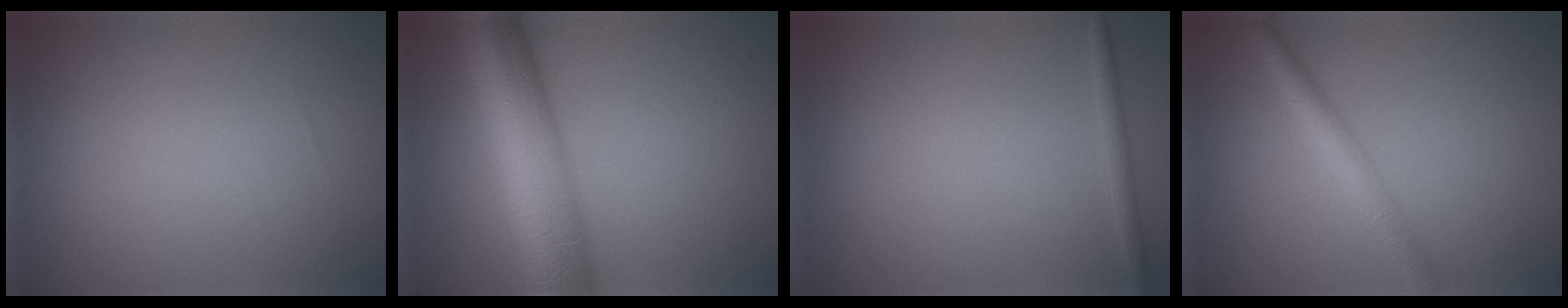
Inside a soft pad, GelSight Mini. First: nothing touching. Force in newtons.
{"total": 11.0, "press": 11.0, "slide": 0.3}
{"total": 1.3, "press": 1.3, "slide": 0.1}
{"total": 3.3, "press": 3.3, "slide": 0.1}